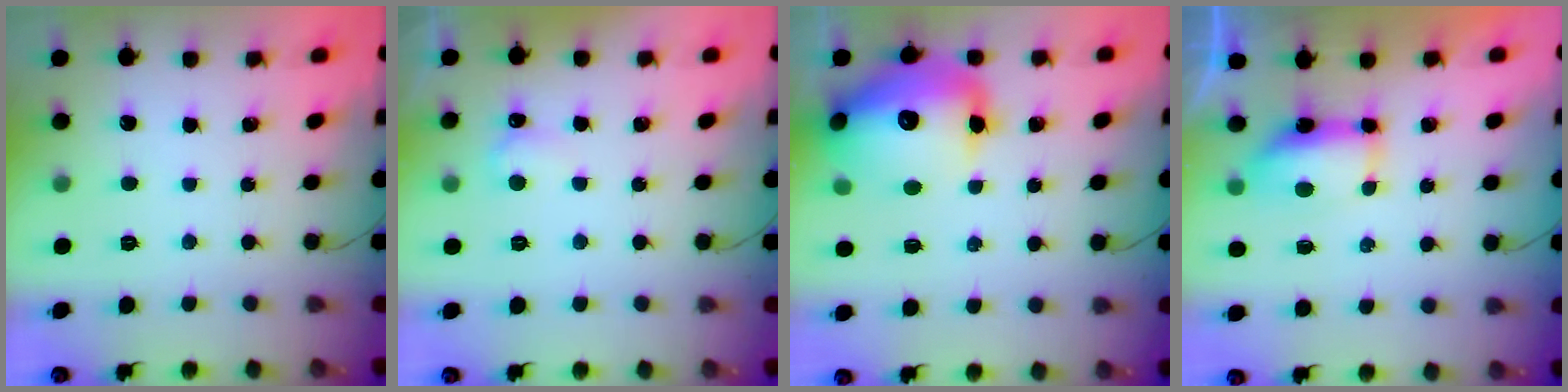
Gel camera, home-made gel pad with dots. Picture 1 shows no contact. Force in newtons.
{"total": 3.7, "press": 3.5, "slide": 1.1}
{"total": 20.7, "press": 20.4, "slide": 3.5}
{"total": 8.5, "press": 7.4, "slide": 4.2}